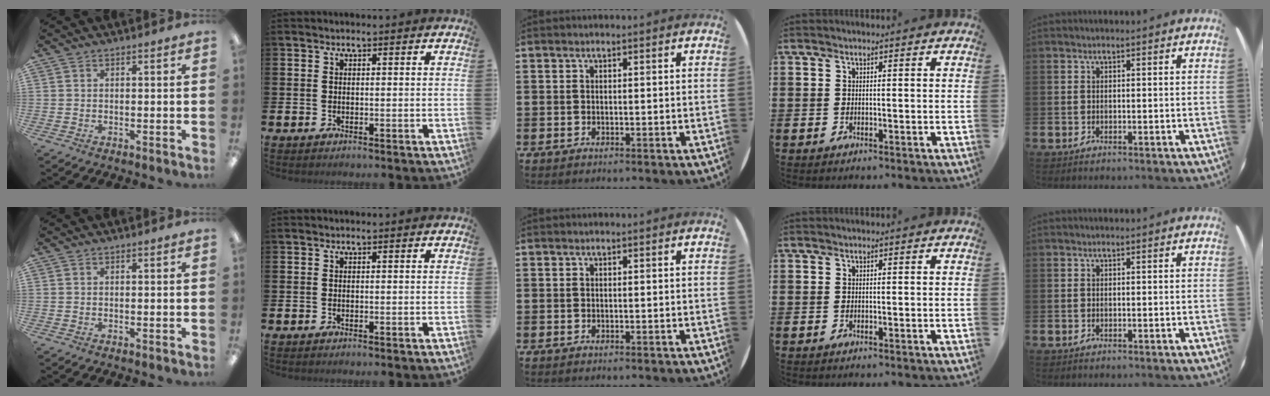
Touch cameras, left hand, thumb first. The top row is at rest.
{}